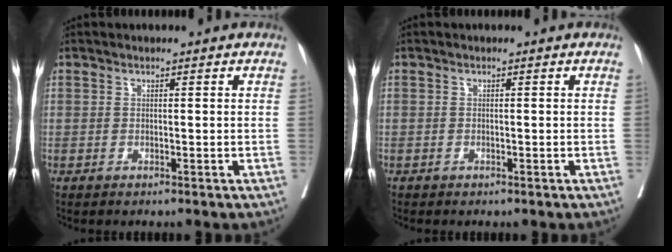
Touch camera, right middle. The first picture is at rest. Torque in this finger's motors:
{"motor_torque": [1.07, -1.07, 0.27, -0.13]}